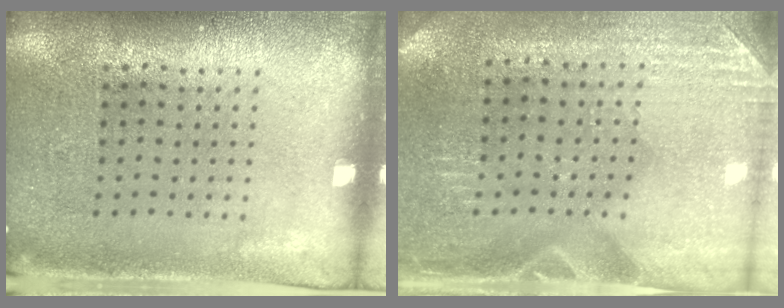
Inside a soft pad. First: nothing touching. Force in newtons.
{"total": 2.9, "press": 2.8, "slide": 0.9}